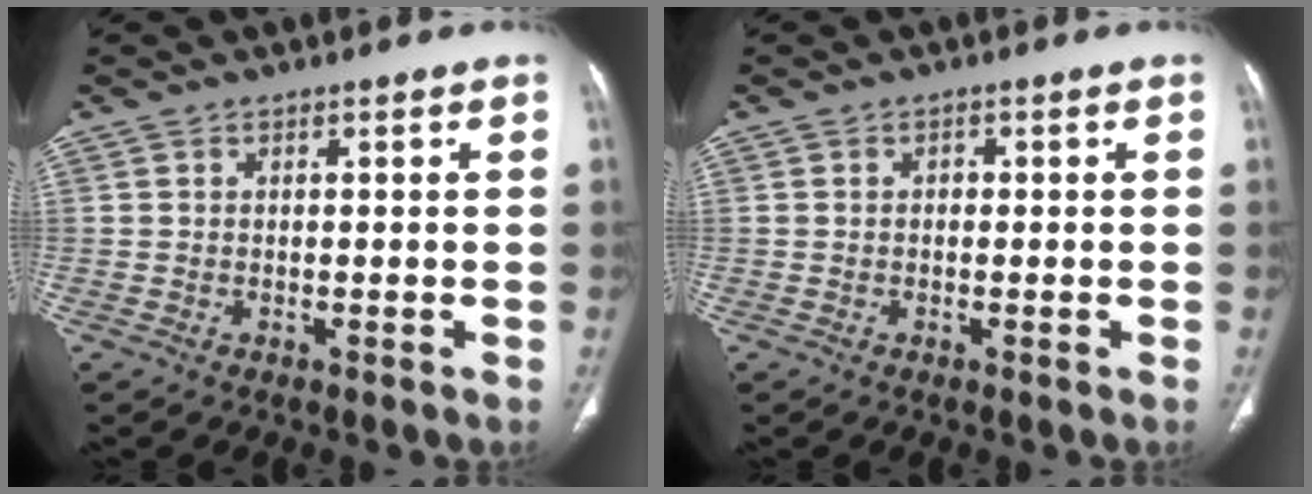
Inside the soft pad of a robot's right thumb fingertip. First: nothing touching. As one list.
[{"total": 0.8, "force": [-0.1, 0.7, 0.4], "torque": [-0.001, 0.004, -0.004]}]